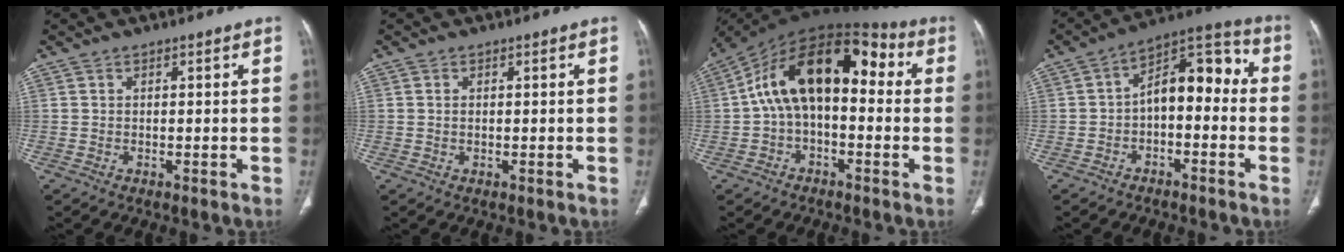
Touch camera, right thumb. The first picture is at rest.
{"total": 0.6, "force": [0.1, 0.3, 0.5], "torque": [-0.014, 0.002, 0.003]}
{"total": 17.4, "force": [1.3, 9.8, 14.3], "torque": [-0.215, 0.056, 0.009]}
{"total": 11.6, "force": [-1.2, 6.6, 9.5], "torque": [-0.113, 0.054, -0.030]}